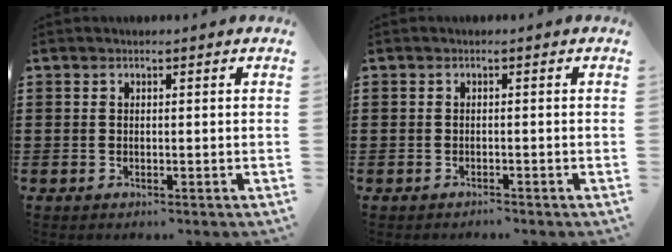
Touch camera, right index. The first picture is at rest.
{"total": 0.7, "force": [-0.7, 0.0, 0.1], "torque": [-0.004, -0.002, -0.014]}